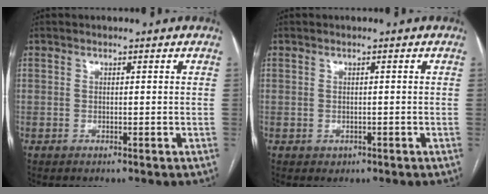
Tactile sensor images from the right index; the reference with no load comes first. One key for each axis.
{"total": 0.8, "fx": -0.2, "fy": 0.7, "fz": 0.3, "tx": -0.005, "ty": 0.000, "tz": 0.001}